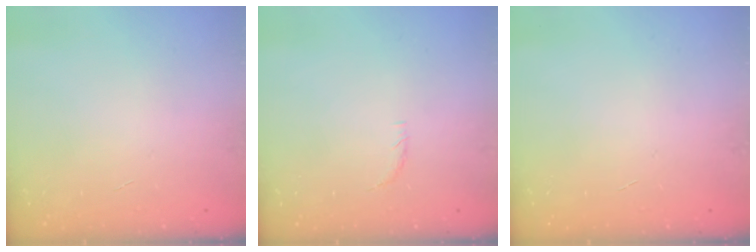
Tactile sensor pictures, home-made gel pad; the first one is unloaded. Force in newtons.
{"total": 5.3, "press": 5.1, "slide": 1.4}
{"total": 0.0}